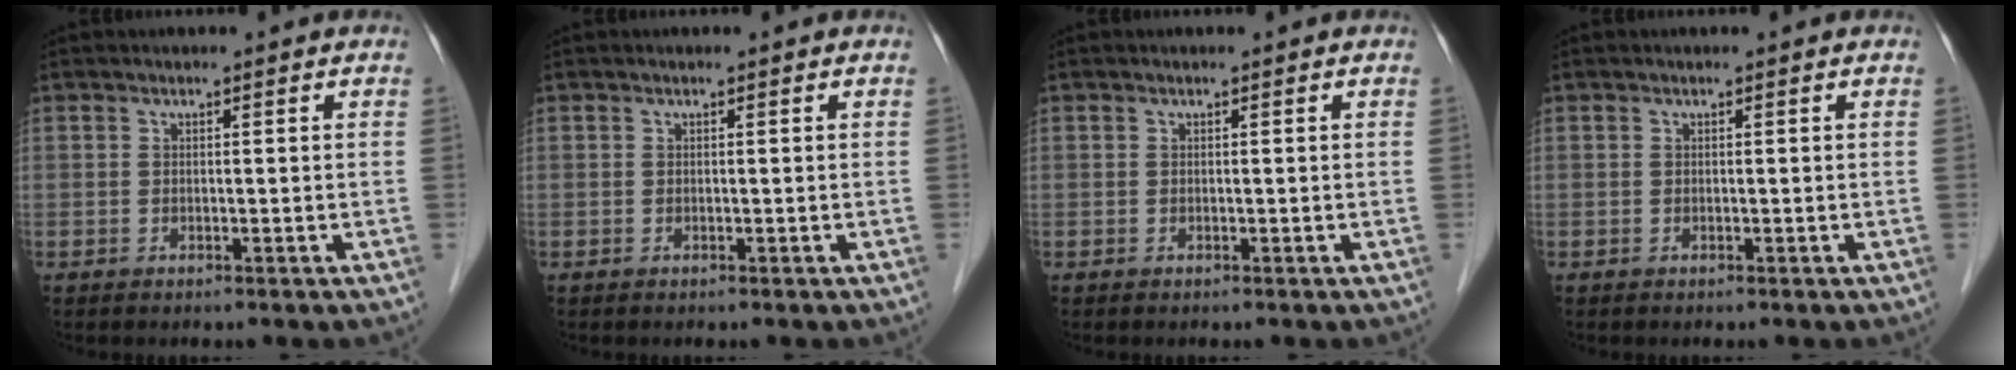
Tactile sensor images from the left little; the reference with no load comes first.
{"total": 0.0}
{"total": 0.0}
{"total": 0.0}